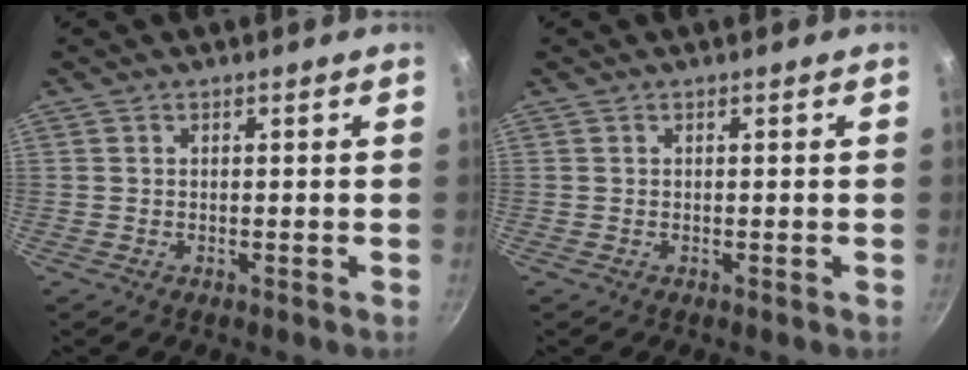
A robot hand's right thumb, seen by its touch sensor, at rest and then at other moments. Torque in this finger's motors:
{"motor_torque": [-0.08, 0.07, -0.05, 0.10, 0.00]}